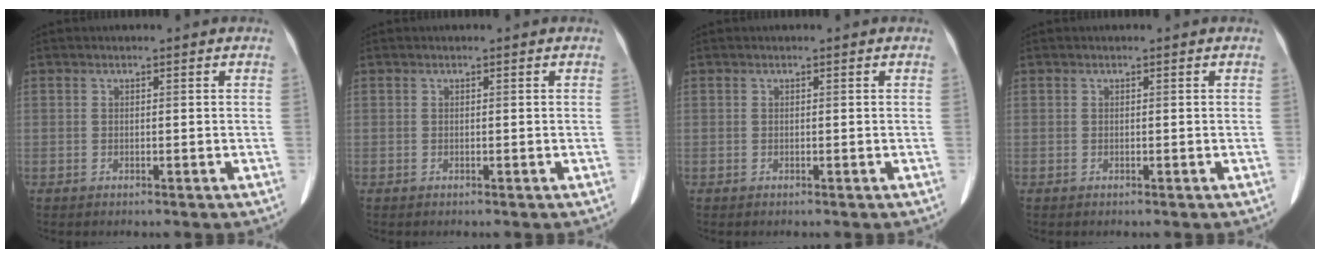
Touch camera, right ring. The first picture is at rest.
{"total": 0.0}
{"total": 0.0}
{"total": 0.0}